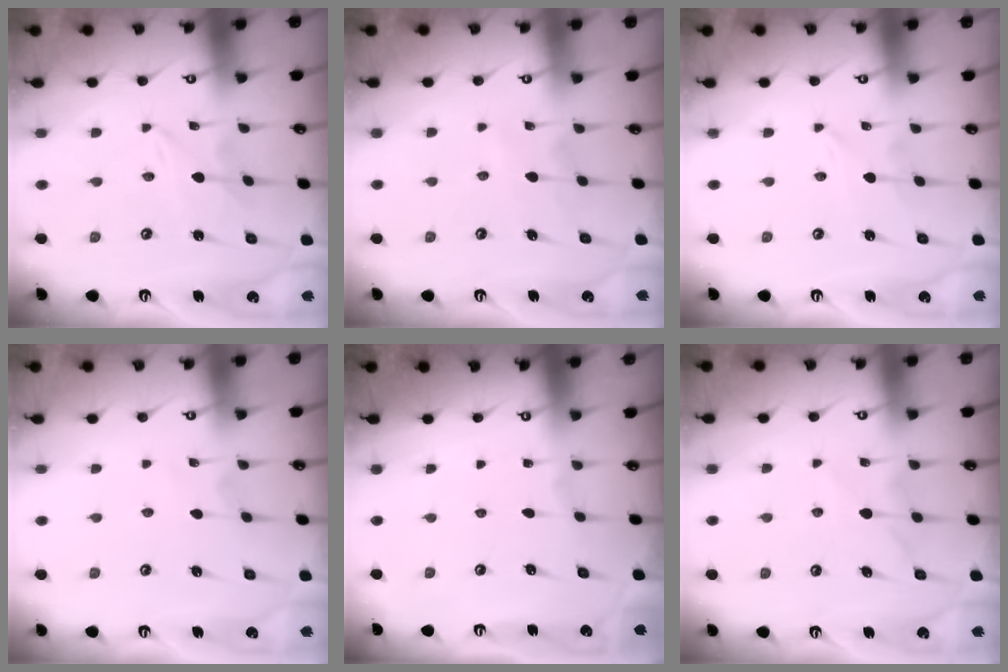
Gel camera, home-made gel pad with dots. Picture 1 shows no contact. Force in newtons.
{"total": 3.9, "press": 3.8, "slide": 0.4}
{"total": 0.0}
{"total": 2.0, "press": 2.0, "slide": 0.2}
{"total": 0.0}
{"total": 7.0, "press": 6.9, "slide": 0.6}